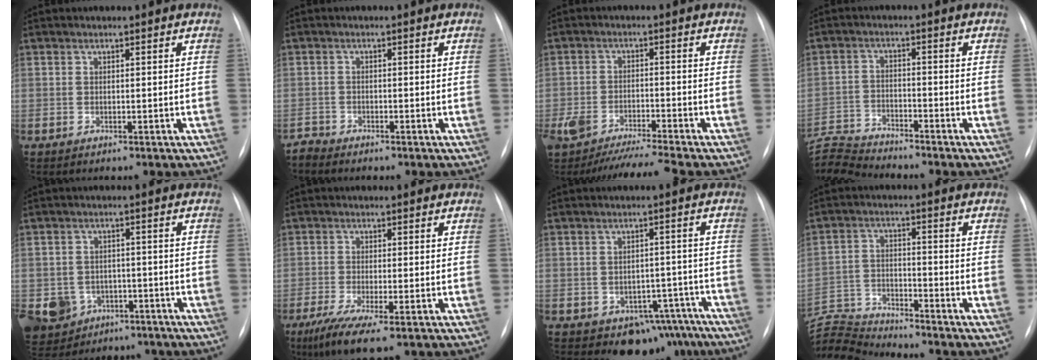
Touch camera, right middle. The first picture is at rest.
{"total": 1.5, "force": [-1.4, -0.1, -0.5], "torque": [0.012, -0.008, -0.030]}
{"total": 9.9, "force": [-9.0, -0.4, 4.1], "torque": [-0.074, -0.007, -0.155]}
{"total": 8.0, "force": [-7.9, -1.3, 0.1], "torque": [-0.013, 0.004, -0.154]}
{"total": 11.6, "force": [-6.2, 9.2, 3.3], "torque": [-0.088, 0.011, -0.084]}
{"total": 6.8, "force": [-3.9, 1.1, 5.5], "torque": [-0.103, -0.021, -0.068]}
{"total": 8.2, "force": [-6.0, 5.3, 1.8], "torque": [0.007, 0.031, -0.073]}
{"total": 8.2, "force": [-8.0, -1.8, -0.9], "torque": [0.005, 0.002, -0.154]}